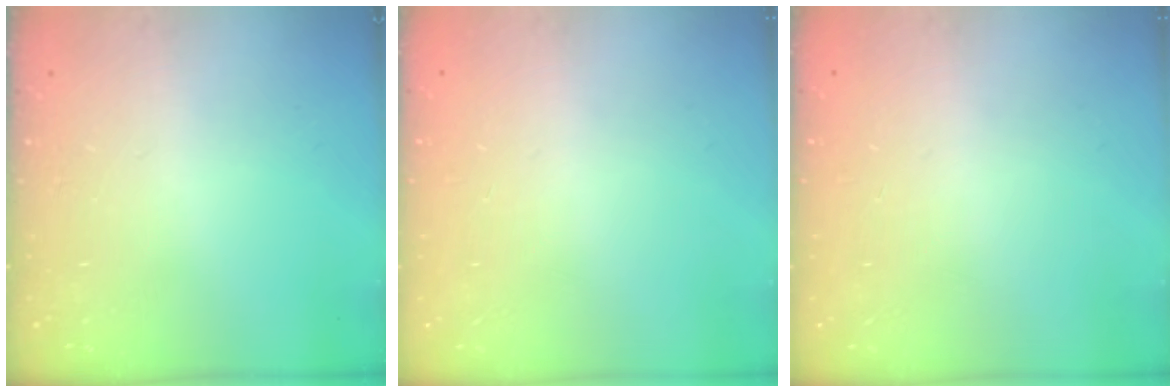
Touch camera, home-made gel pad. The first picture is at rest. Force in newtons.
{"total": 0.0}
{"total": 0.0}